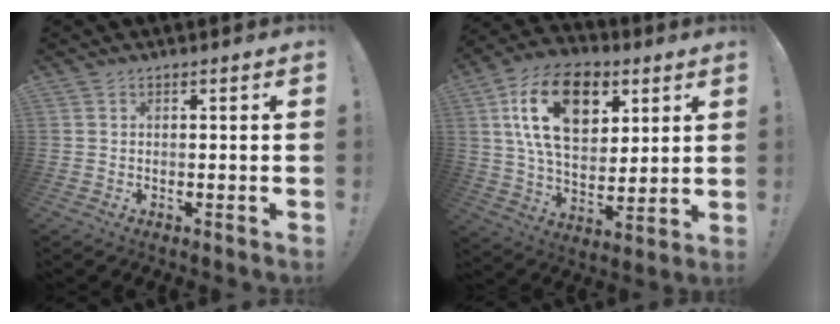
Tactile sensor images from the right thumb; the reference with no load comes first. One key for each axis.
{"total": 22.1, "fx": 8.7, "fy": 13.8, "fz": 14.9, "tx": -0.242, "ty": -0.030, "tz": 0.151}